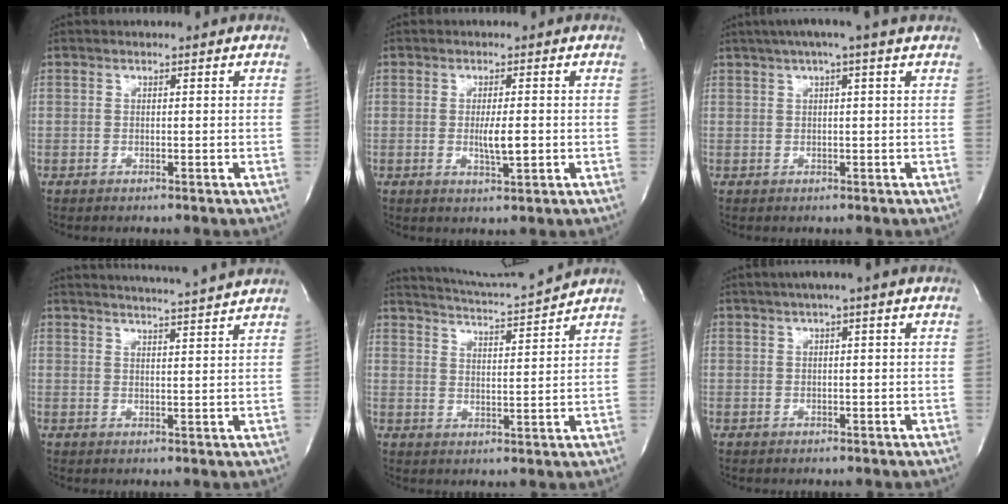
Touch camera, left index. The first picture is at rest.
{"total": 3.5, "force": [-0.4, 0.4, 3.4], "torque": [-0.065, -0.006, -0.005]}
{"total": 10.9, "force": [9.0, -0.1, 6.1], "torque": [-0.103, 0.035, 0.108]}
{"total": 11.4, "force": [10.8, -1.4, 3.5], "torque": [-0.062, -0.009, 0.141]}
{"total": 9.9, "force": [9.5, -1.9, 1.8], "torque": [-0.045, -0.017, 0.153]}
{"total": 3.3, "force": [1.6, 0.0, 2.9], "torque": [-0.053, 0.018, 0.026]}